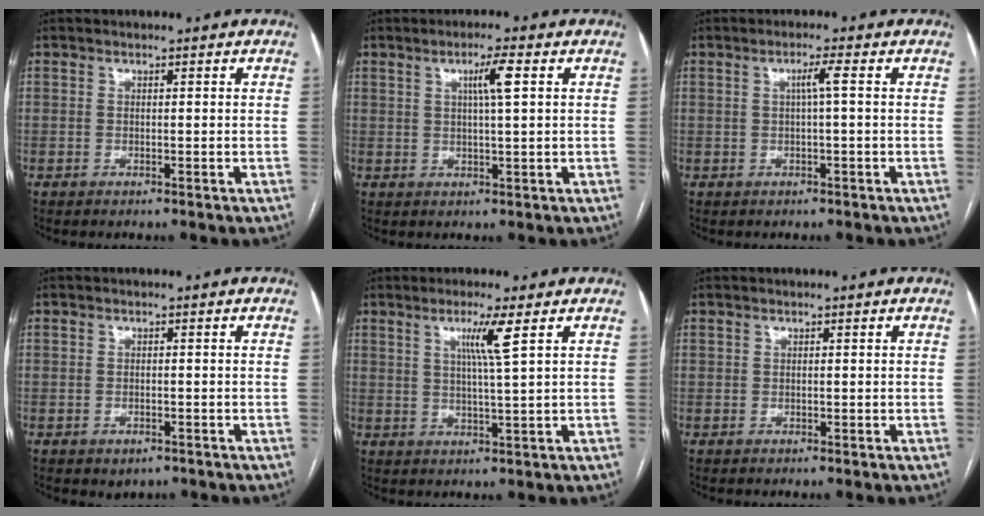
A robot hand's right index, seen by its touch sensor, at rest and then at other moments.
{"total": 4.3, "force": [1.5, 0.0, 4.0], "torque": [-0.070, 0.000, 0.025]}
{"total": 2.3, "force": [0.3, -0.4, 2.3], "torque": [-0.042, 0.001, 0.005]}
{"total": 1.8, "force": [-0.9, 1.3, 0.9], "torque": [-0.011, 0.000, -0.002]}
{"total": 5.1, "force": [2.3, -0.9, 4.5], "torque": [-0.085, -0.008, 0.042]}
{"total": 0.0}